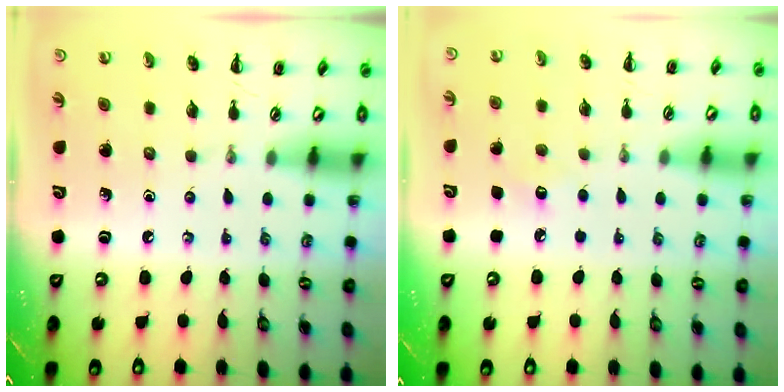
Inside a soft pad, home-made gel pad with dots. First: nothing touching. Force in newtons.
{"total": 5.2, "press": 5.0, "slide": 1.3}